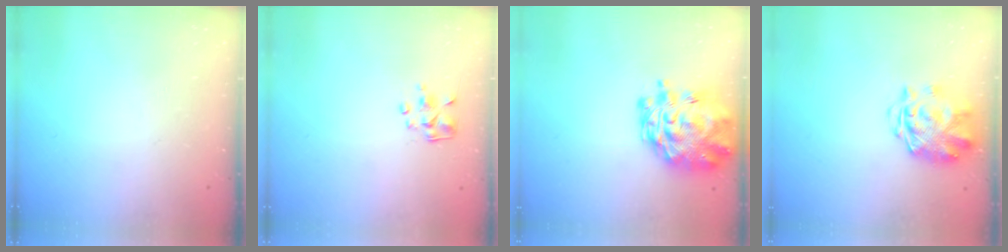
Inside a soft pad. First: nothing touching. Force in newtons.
{"total": 2.5, "press": 2.4, "slide": 0.7}
{"total": 14.1, "press": 13.2, "slide": 5.1}
{"total": 3.2, "press": 2.8, "slide": 1.6}